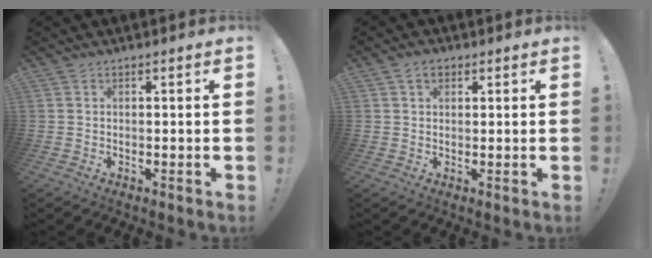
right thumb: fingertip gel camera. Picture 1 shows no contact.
{"total": 3.1, "force": [1.5, 2.2, 1.7], "torque": [-0.027, 0.002, 0.027]}